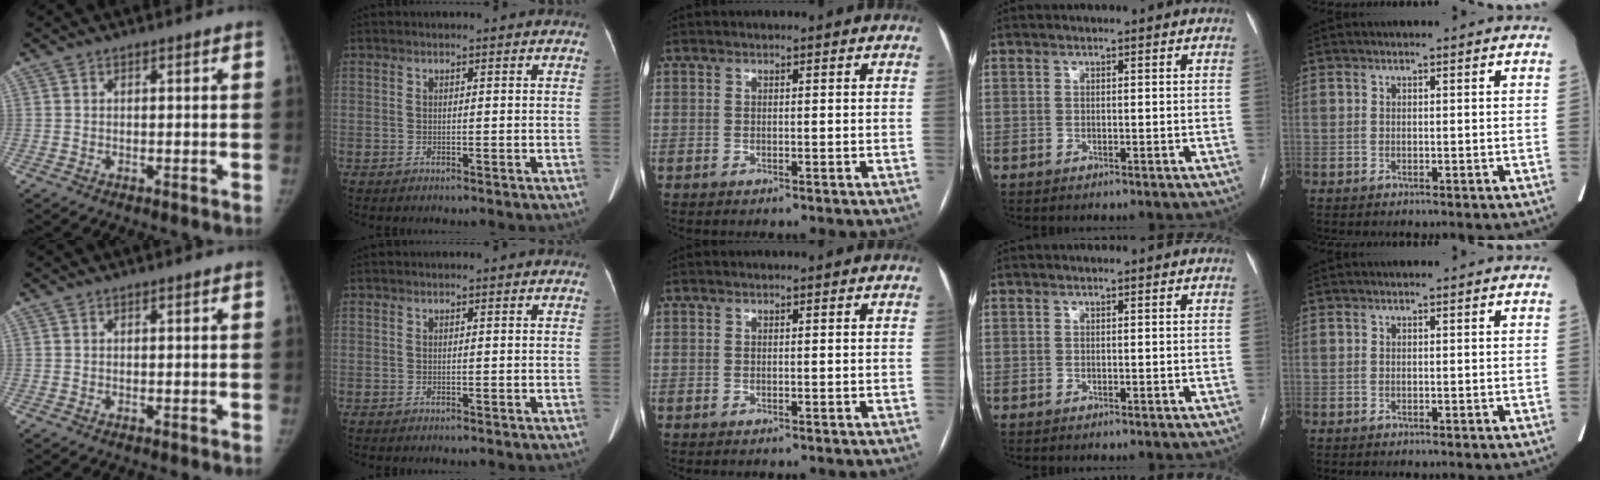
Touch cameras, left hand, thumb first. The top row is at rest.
{}